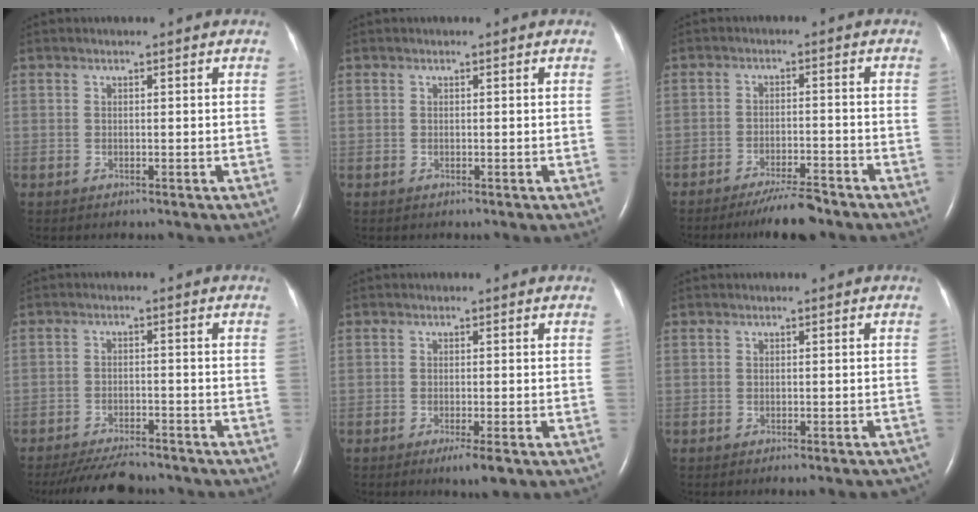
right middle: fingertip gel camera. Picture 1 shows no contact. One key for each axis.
{"total": 0.0}
{"total": 6.3, "fx": -5.4, "fy": 0.5, "fz": 3.2, "tx": -0.055, "ty": -0.014, "tz": -0.092}
{"total": 9.4, "fx": -8.6, "fy": 1.8, "fz": 3.5, "tx": -0.057, "ty": -0.016, "tz": -0.129}
{"total": 3.1, "fx": -1.8, "fy": 0.1, "fz": 2.5, "tx": -0.040, "ty": -0.010, "tz": -0.027}
{"total": 7.2, "fx": -6.6, "fy": 1.6, "fz": 2.5, "tx": -0.019, "ty": -0.003, "tz": -0.067}